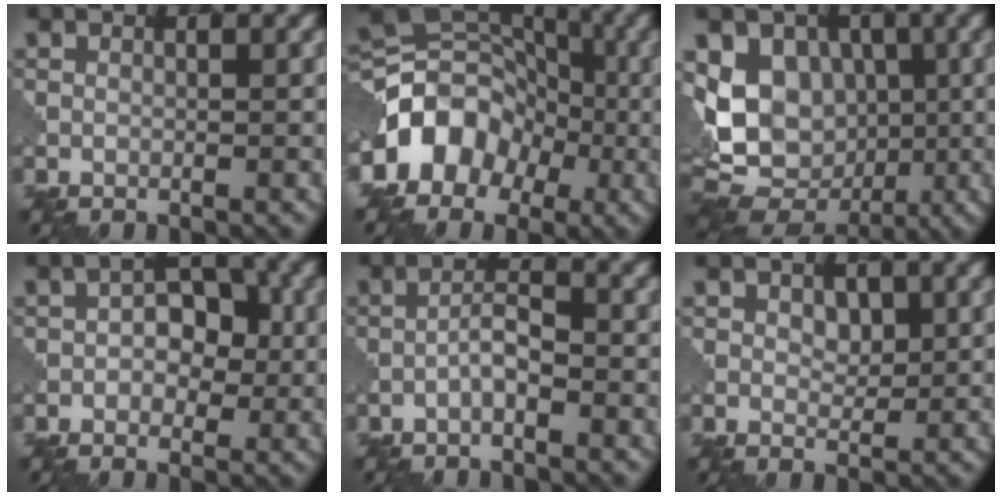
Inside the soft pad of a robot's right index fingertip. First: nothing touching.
{"total": 8.2, "force": [-3.3, 6.4, 4.0], "torque": [-0.051, 0.020, -0.075]}
{"total": 13.0, "force": [0.9, 10.6, 7.5], "torque": [-0.123, 0.025, 0.000]}
{"total": 4.2, "force": [0.2, 2.8, 3.1], "torque": [-0.037, 0.006, -0.007]}
{"total": 2.1, "force": [-1.0, 0.5, 1.8], "torque": [-0.035, 0.009, -0.024]}
{"total": 1.9, "force": [0.7, 1.3, 1.2], "torque": [-0.019, -0.003, 0.012]}